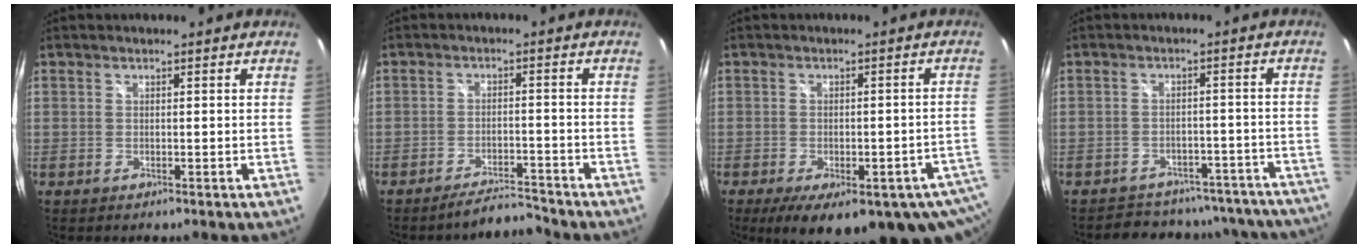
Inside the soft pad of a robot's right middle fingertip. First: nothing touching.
{"total": 4.9, "force": [-4.8, 0.1, 0.9], "torque": [-0.034, 0.002, -0.079]}
{"total": 19.5, "force": [-12.7, 6.7, 13.2], "torque": [-0.186, -0.049, -0.151]}
{"total": 20.0, "force": [-17.7, 7.7, 5.2], "torque": [-0.097, 0.039, -0.198]}